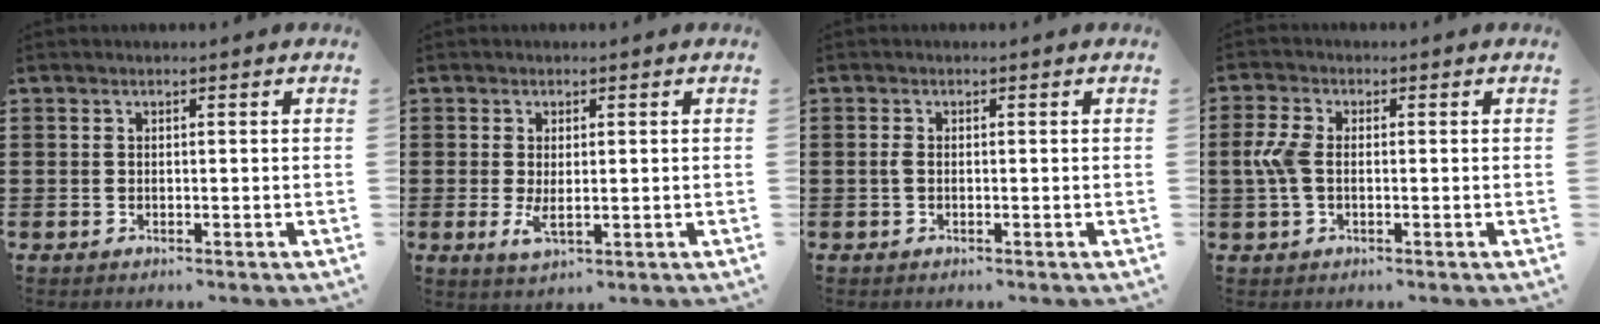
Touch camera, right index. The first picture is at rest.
{"total": 2.9, "force": [0.0, 1.2, 2.7], "torque": [-0.057, -0.001, -0.002]}
{"total": 1.1, "force": [-0.2, 0.5, 1.0], "torque": [-0.027, -0.002, -0.007]}
{"total": 4.8, "force": [-0.2, 2.7, 3.9], "torque": [-0.113, -0.005, -0.015]}